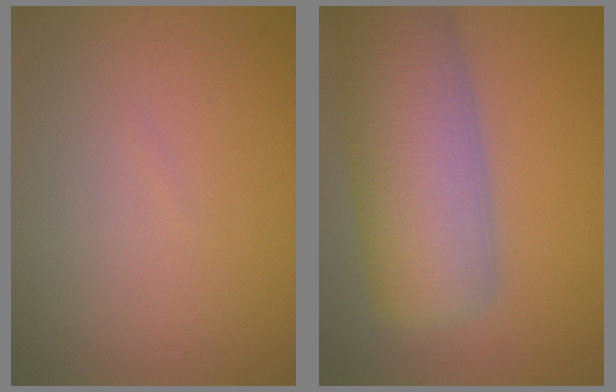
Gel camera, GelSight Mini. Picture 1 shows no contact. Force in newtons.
{"total": 10.7, "press": 10.7, "slide": 0.7}